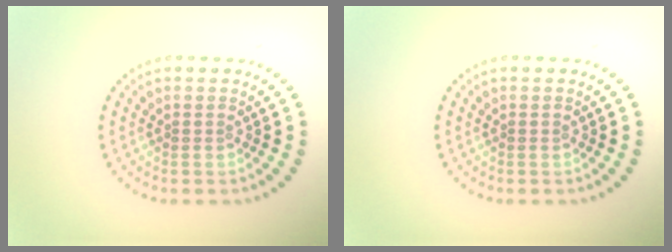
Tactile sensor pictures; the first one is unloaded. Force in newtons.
{"total": 0.0}